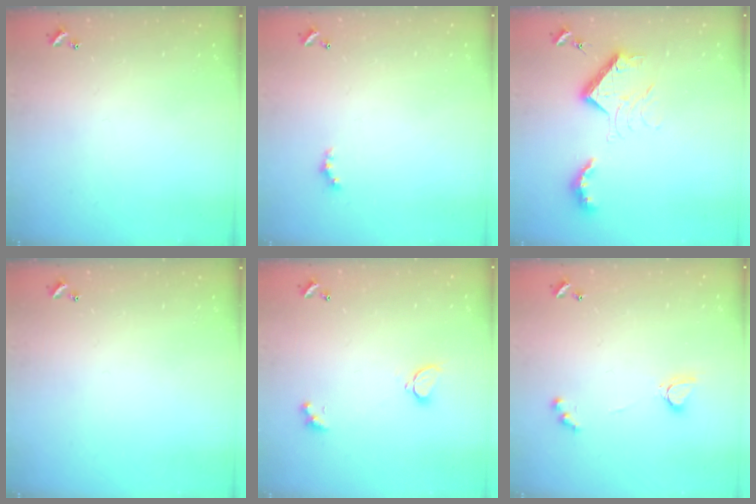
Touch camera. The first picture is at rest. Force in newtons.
{"total": 1.6, "press": 1.6, "slide": 0.4}
{"total": 13.3, "press": 13.3, "slide": 0.4}
{"total": 0.0}
{"total": 1.6, "press": 1.6, "slide": 0.5}
{"total": 4.0, "press": 4.0, "slide": 0.3}